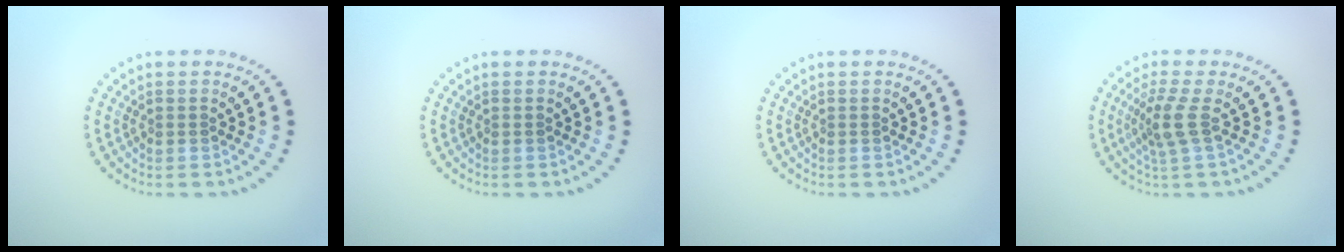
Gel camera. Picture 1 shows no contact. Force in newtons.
{"total": 0.0}
{"total": 0.0}
{"total": 2.7, "press": 2.1, "slide": 1.8}